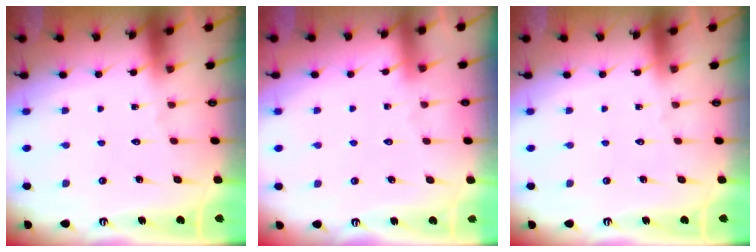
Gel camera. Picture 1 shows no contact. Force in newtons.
{"total": 1.6, "press": 1.6, "slide": 0.3}
{"total": 0.0}